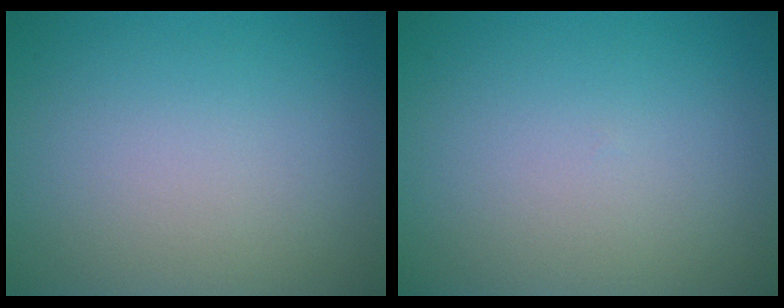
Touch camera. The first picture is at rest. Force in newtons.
{"total": 0.0}